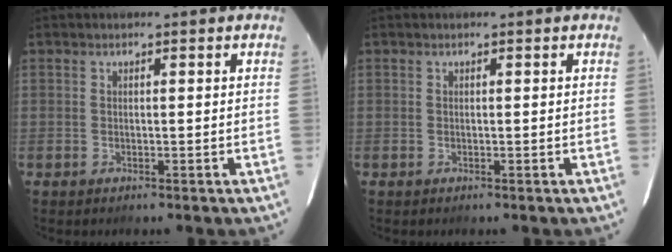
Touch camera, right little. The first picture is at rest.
{"total": 0.0}